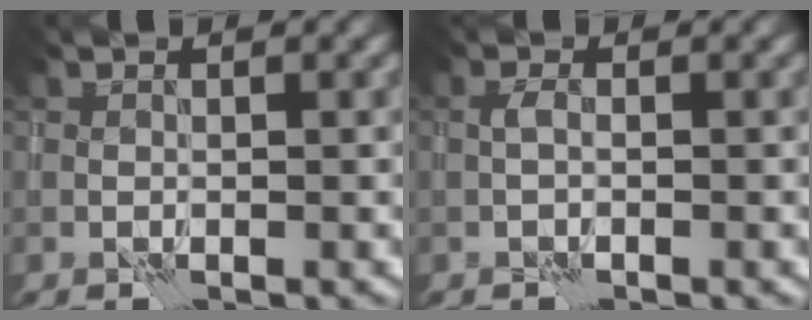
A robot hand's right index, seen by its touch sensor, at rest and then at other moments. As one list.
[{"total": 0.7, "force": [-0.2, 0.2, 0.6], "torque": [-0.009, 0.004, -0.007]}]